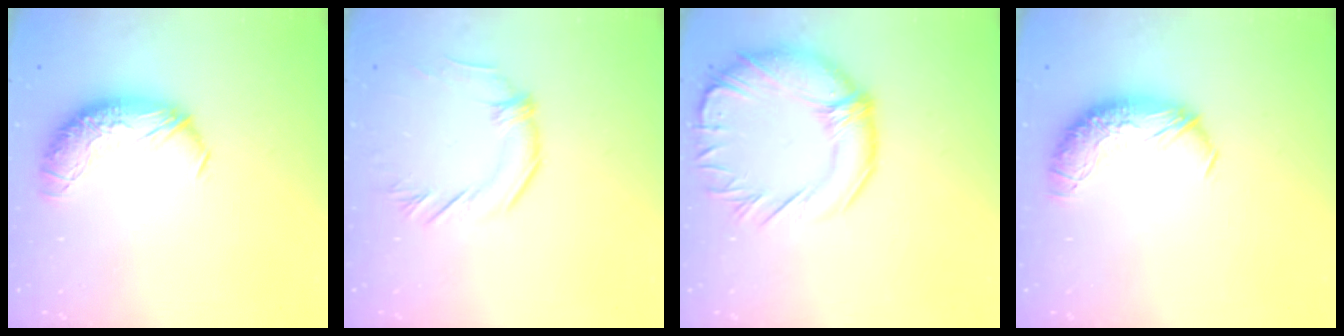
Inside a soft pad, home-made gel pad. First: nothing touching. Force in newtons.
{"total": 1.5, "press": 1.4, "slide": 0.4}
{"total": 7.3, "press": 6.8, "slide": 2.8}
{"total": 0.0}